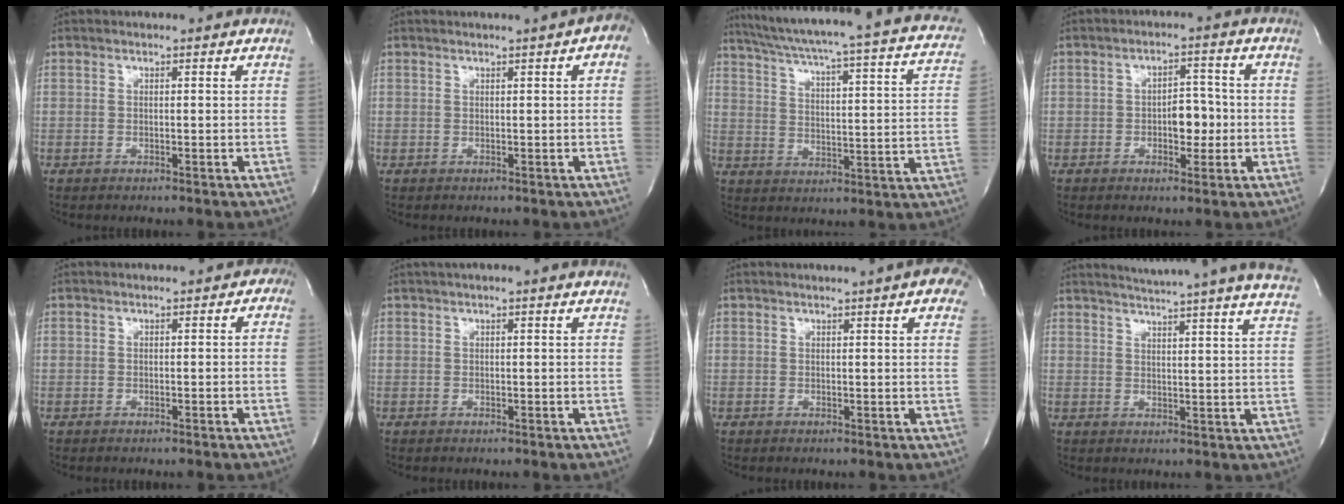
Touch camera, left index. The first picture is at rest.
{"total": 3.4, "force": [1.4, 0.6, 3.0], "torque": [-0.034, 0.009, 0.011]}
{"total": 27.3, "force": [22.7, 2.5, 14.9], "torque": [-0.226, -0.039, 0.278]}
{"total": 4.8, "force": [-0.9, 2.6, 3.9], "torque": [-0.049, 0.012, -0.011]}
{"total": 1.4, "force": [-0.7, 1.0, 0.6], "torque": [0.009, 0.009, -0.017]}
{"total": 1.9, "force": [1.1, 0.1, 1.6], "torque": [-0.028, 0.017, 0.014]}
{"total": 6.3, "force": [3.9, 1.0, 4.9], "torque": [-0.056, 0.004, 0.032]}
{"total": 21.3, "force": [19.4, -1.5, 8.7], "torque": [-0.139, -0.061, 0.232]}